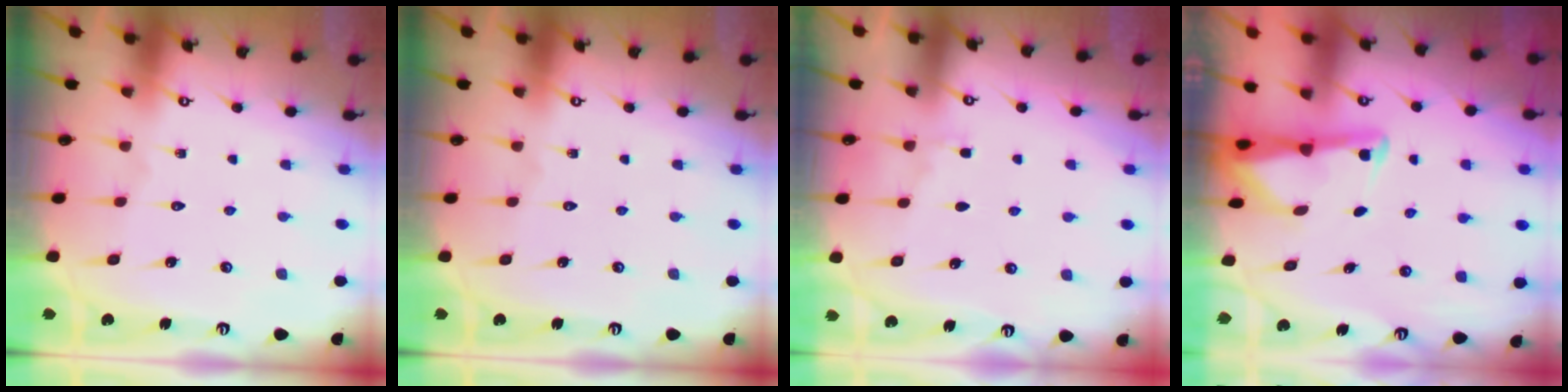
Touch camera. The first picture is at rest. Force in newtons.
{"total": 0.0}
{"total": 2.6, "press": 2.6, "slide": 0.4}
{"total": 2.9, "press": 2.9, "slide": 0.3}